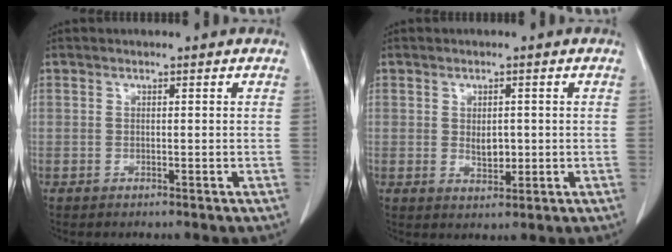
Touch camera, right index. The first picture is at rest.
{"total": 3.0, "force": [0.1, 1.7, 2.4], "torque": [-0.042, -0.005, 0.008]}